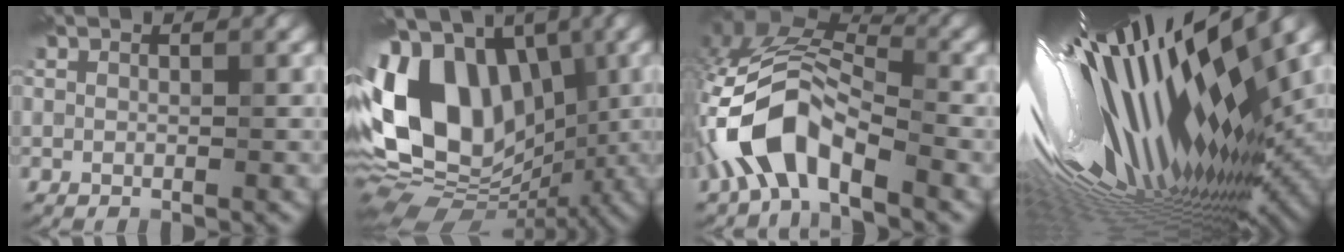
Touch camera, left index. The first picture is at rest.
{"total": 16.4, "force": [0.9, 11.5, 11.7], "torque": [-0.236, 0.026, 0.002]}
{"total": 9.3, "force": [-4.8, 4.1, 6.8], "torque": [-0.140, 0.014, -0.102]}
{"total": 20.8, "force": [1.8, 5.5, 20.0], "torque": [-0.339, -0.039, 0.041]}